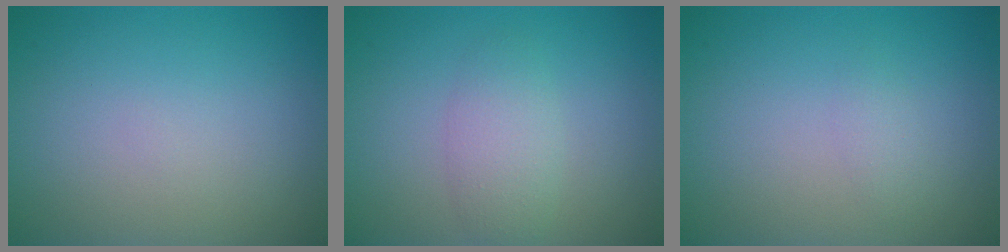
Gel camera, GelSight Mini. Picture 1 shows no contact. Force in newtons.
{"total": 2.5, "press": 2.5, "slide": 0.0}
{"total": 2.1, "press": 2.1, "slide": 0.2}